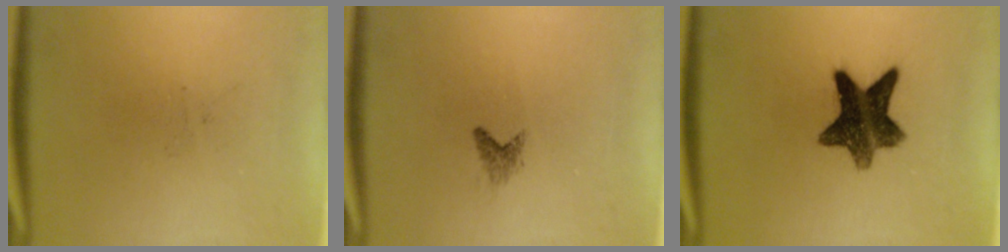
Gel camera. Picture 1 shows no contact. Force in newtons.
{"total": 1.0}
{"total": 10.7}